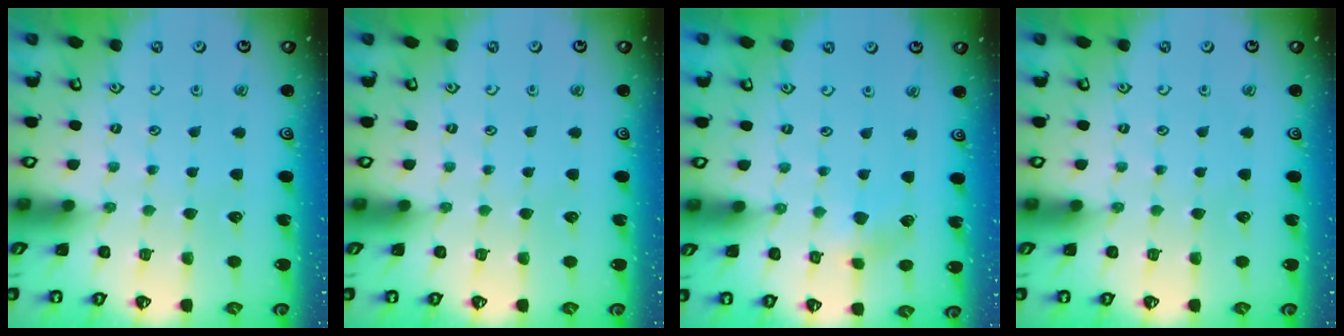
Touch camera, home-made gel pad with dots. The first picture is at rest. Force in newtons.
{"total": 0.0}
{"total": 2.9, "press": 2.9, "slide": 0.4}
{"total": 0.0}